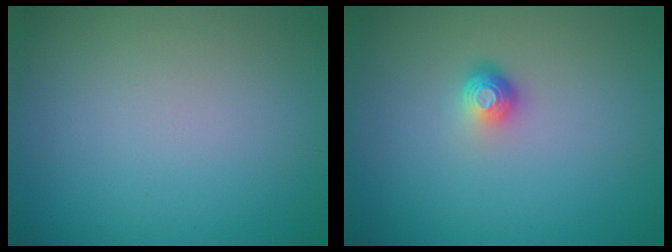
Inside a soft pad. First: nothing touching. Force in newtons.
{"total": 1.8, "press": 1.2, "slide": 1.3}